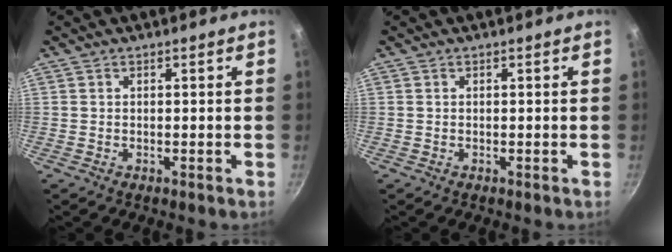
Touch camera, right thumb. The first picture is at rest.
{"total": 0.0}